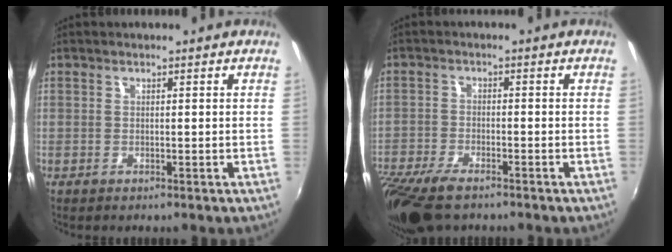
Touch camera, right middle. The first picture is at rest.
{"total": 12.3, "force": [-9.2, 4.2, 6.9], "torque": [-0.170, -0.050, -0.171]}